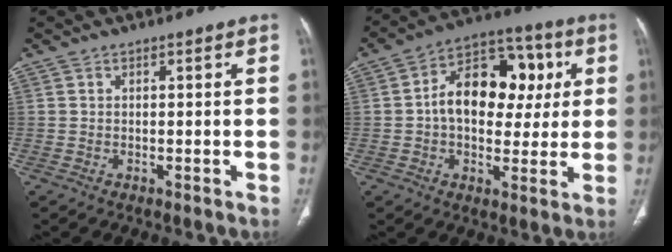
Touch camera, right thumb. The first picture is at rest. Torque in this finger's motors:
{"motor_torque": [1.65, 1.54, 1.27, -0.48, 0.12]}